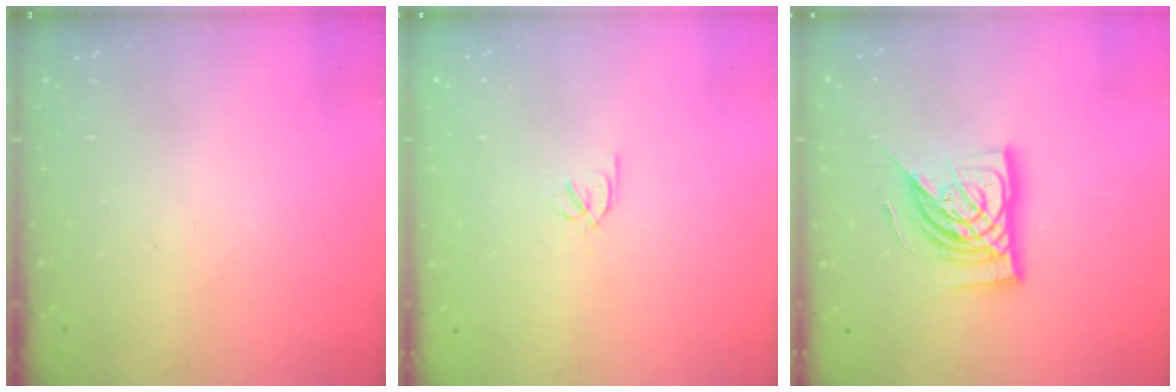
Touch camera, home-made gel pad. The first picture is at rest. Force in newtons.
{"total": 2.1, "press": 2.1, "slide": 0.4}
{"total": 15.6, "press": 15.5, "slide": 1.7}